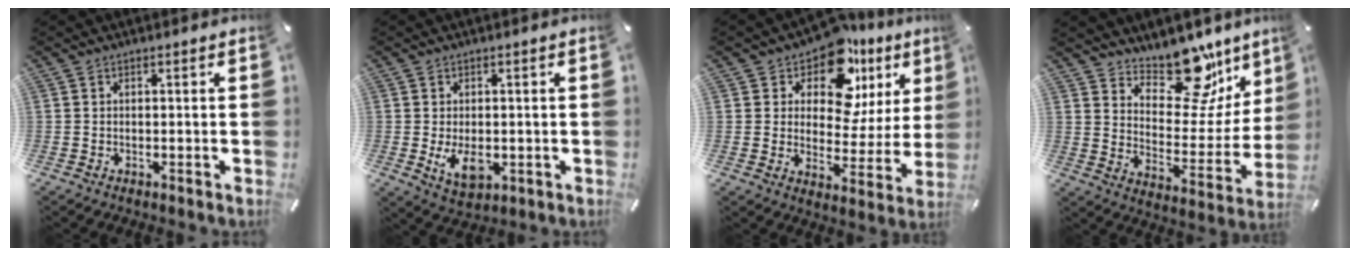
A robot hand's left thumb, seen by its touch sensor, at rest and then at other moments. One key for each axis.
{"total": 6.2, "fx": -0.7, "fy": 4.0, "fz": 4.7, "tx": -0.085, "ty": -0.013, "tz": -0.015}
{"total": 14.2, "fx": 9.4, "fy": 8.2, "fz": 7.0, "tx": -0.112, "ty": -0.072, "tz": 0.166}
{"total": 17.0, "fx": 13.2, "fy": 8.5, "fz": 6.4, "tx": -0.077, "ty": -0.126, "tz": 0.229}